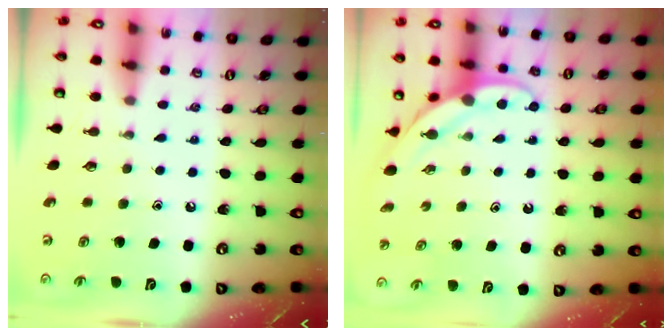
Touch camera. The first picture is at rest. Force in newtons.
{"total": 5.9, "press": 5.9, "slide": 0.3}